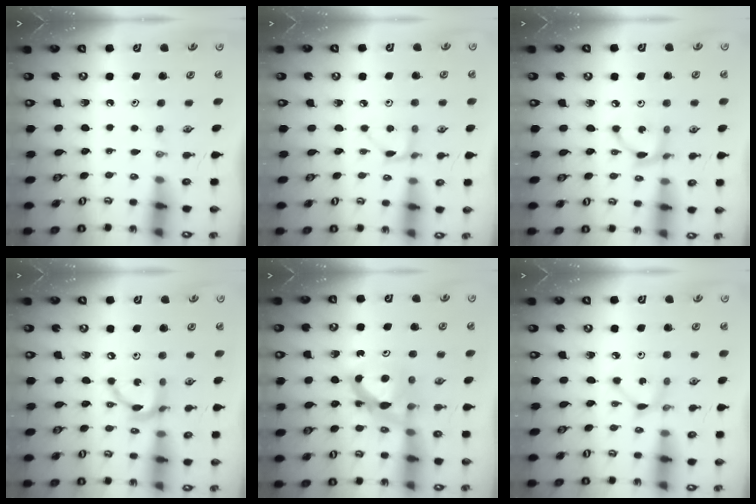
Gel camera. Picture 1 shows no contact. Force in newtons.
{"total": 2.7, "press": 2.7, "slide": 0.3}
{"total": 4.9, "press": 4.9, "slide": 0.1}
{"total": 11.0, "press": 11.0, "slide": 0.7}
{"total": 7.4, "press": 7.3, "slide": 0.6}
{"total": 2.1, "press": 2.1, "slide": 0.1}